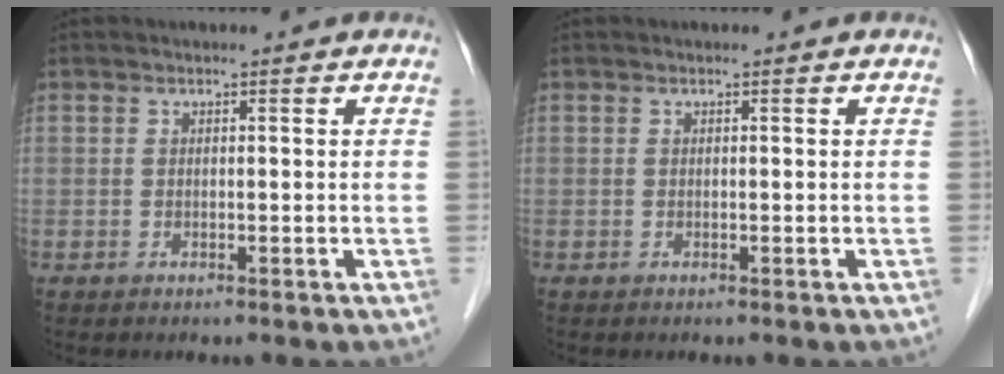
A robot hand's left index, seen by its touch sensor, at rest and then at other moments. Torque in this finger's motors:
{"motor_torque": [0.00, 0.00, -0.01, 0.00]}